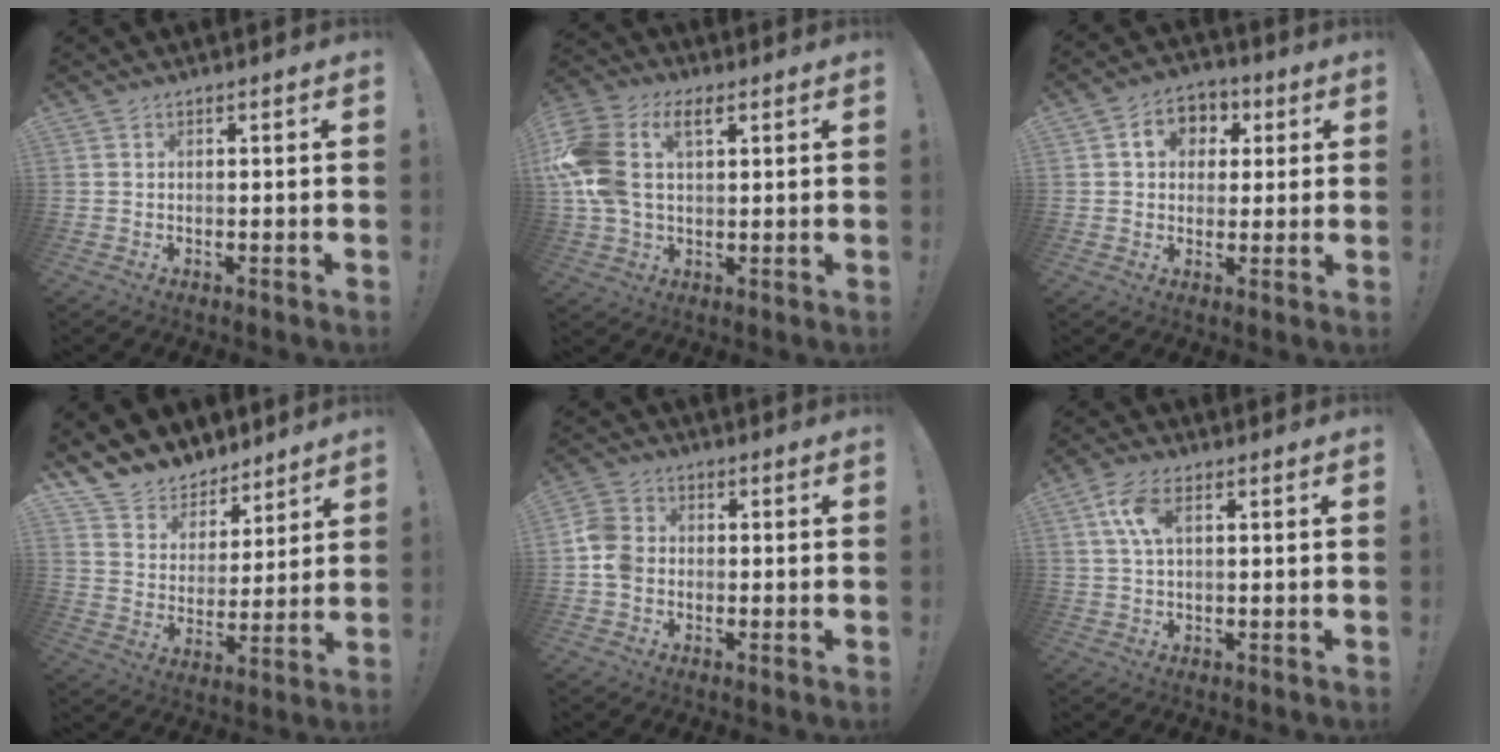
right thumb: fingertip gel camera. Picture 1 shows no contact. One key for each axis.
{"total": 14.9, "fx": 4.0, "fy": 9.8, "fz": 10.4, "tx": -0.222, "ty": -0.008, "tz": 0.073}
{"total": 8.4, "fx": 2.3, "fy": 7.0, "fz": 4.1, "tx": -0.058, "ty": 0.002, "tz": 0.044}
{"total": 9.5, "fx": 7.8, "fy": 5.4, "fz": 0.4, "tx": -0.016, "ty": -0.072, "tz": 0.150}
{"total": 9.0, "fx": -1.9, "fy": 7.0, "fz": 5.4, "tx": -0.116, "ty": 0.017, "tz": -0.033}
{"total": 7.0, "fx": 2.2, "fy": 3.6, "fz": 5.6, "tx": -0.107, "ty": 0.003, "tz": 0.039}